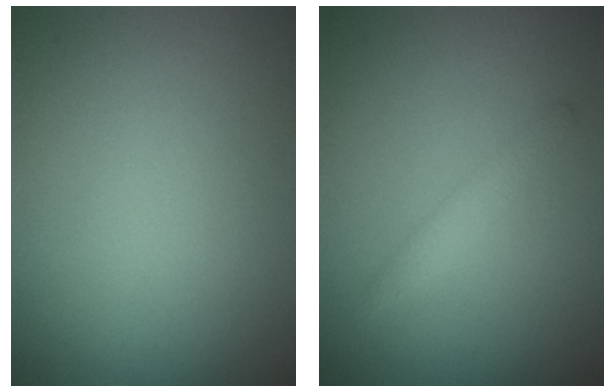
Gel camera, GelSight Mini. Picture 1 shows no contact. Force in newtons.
{"total": 1.4, "press": 1.4, "slide": 0.0}